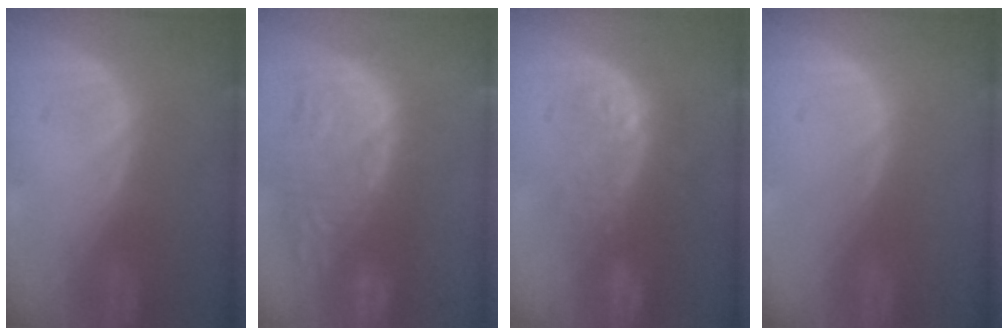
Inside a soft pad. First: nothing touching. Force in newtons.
{"total": 12.7, "press": 11.6, "slide": 5.1}
{"total": 9.0, "press": 8.7, "slide": 2.4}
{"total": 0.0}